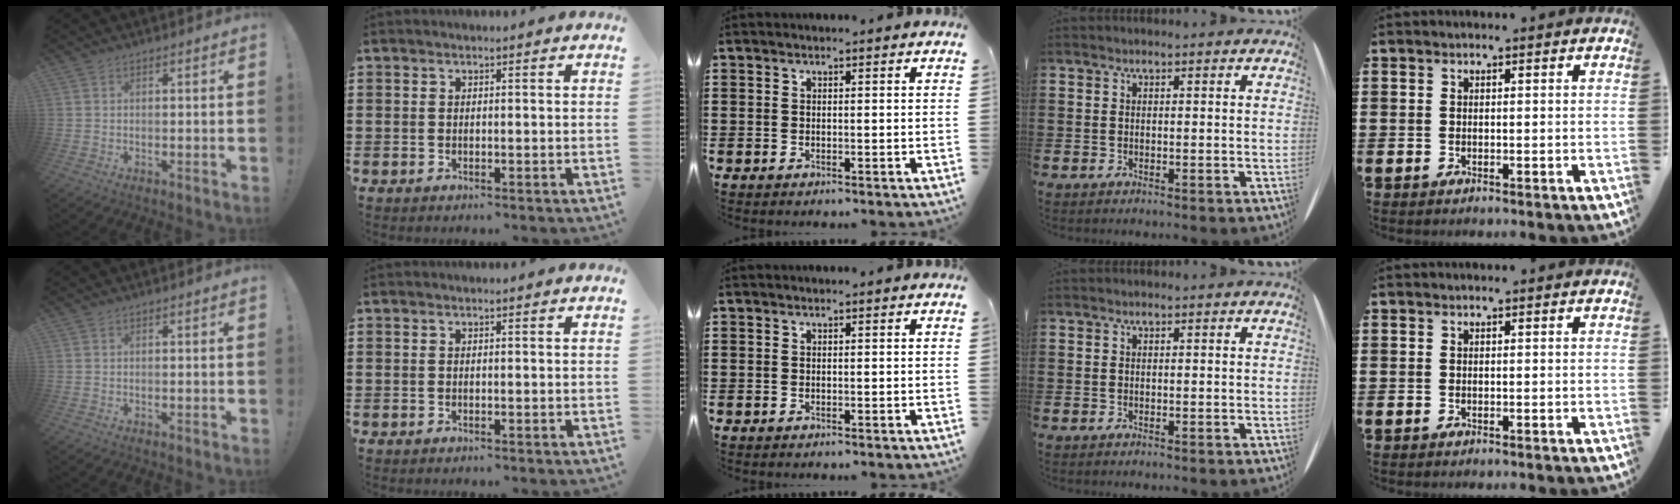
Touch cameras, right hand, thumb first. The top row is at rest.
{}